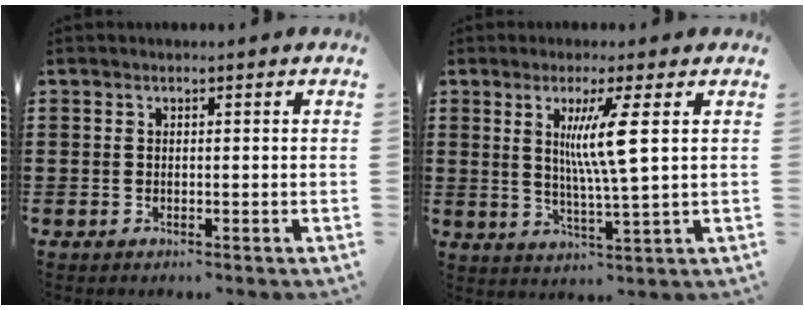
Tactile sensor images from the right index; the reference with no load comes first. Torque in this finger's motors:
{"motor_torque": [0.36, 0.40, 0.32, 0.18]}